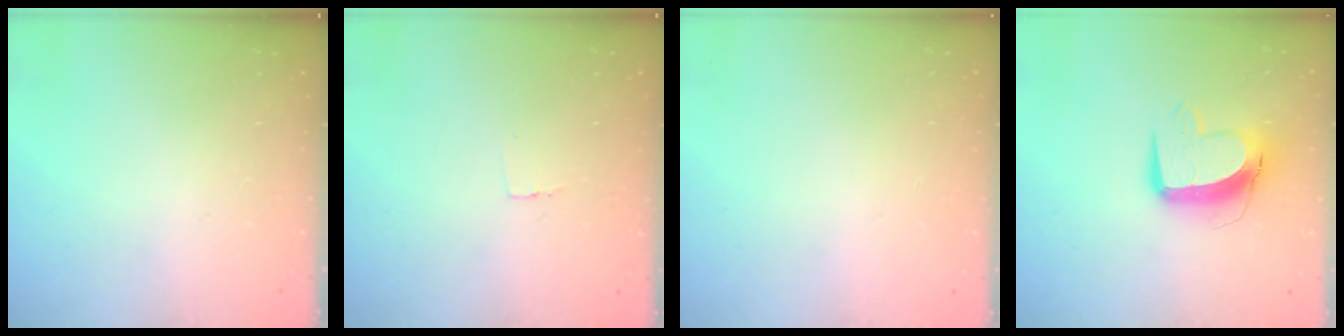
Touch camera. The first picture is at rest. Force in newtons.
{"total": 2.3, "press": 2.3, "slide": 0.1}
{"total": 0.0}
{"total": 12.1, "press": 12.0, "slide": 1.4}